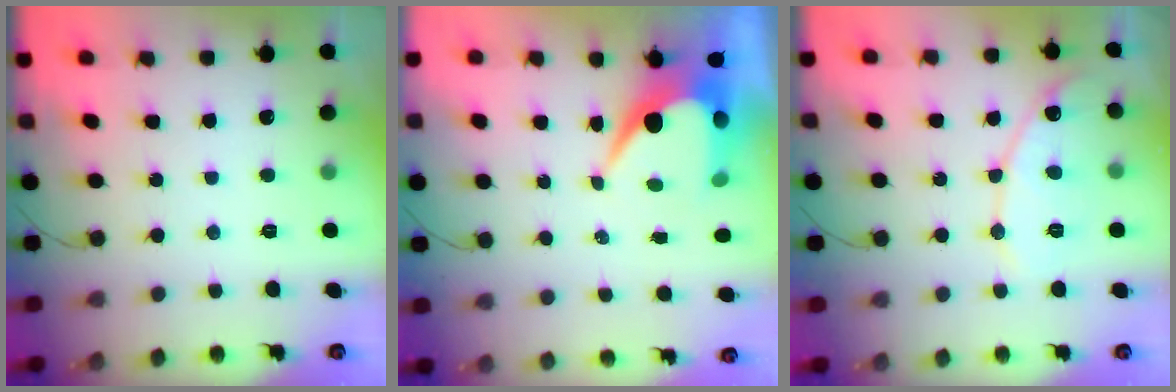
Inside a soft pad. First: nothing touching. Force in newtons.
{"total": 9.1, "press": 9.1, "slide": 0.9}
{"total": 10.4, "press": 10.3, "slide": 0.8}